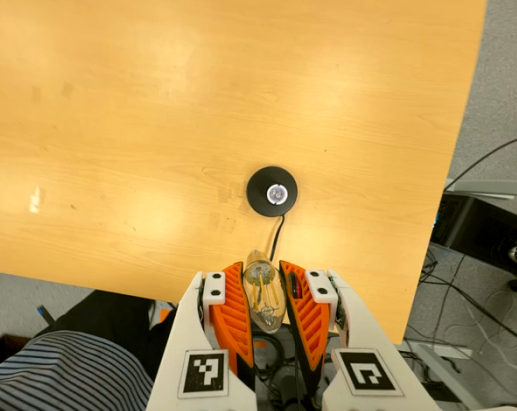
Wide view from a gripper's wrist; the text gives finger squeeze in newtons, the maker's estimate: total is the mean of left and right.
{"total": 21.7, "left": 23.6, "right": 19.8}